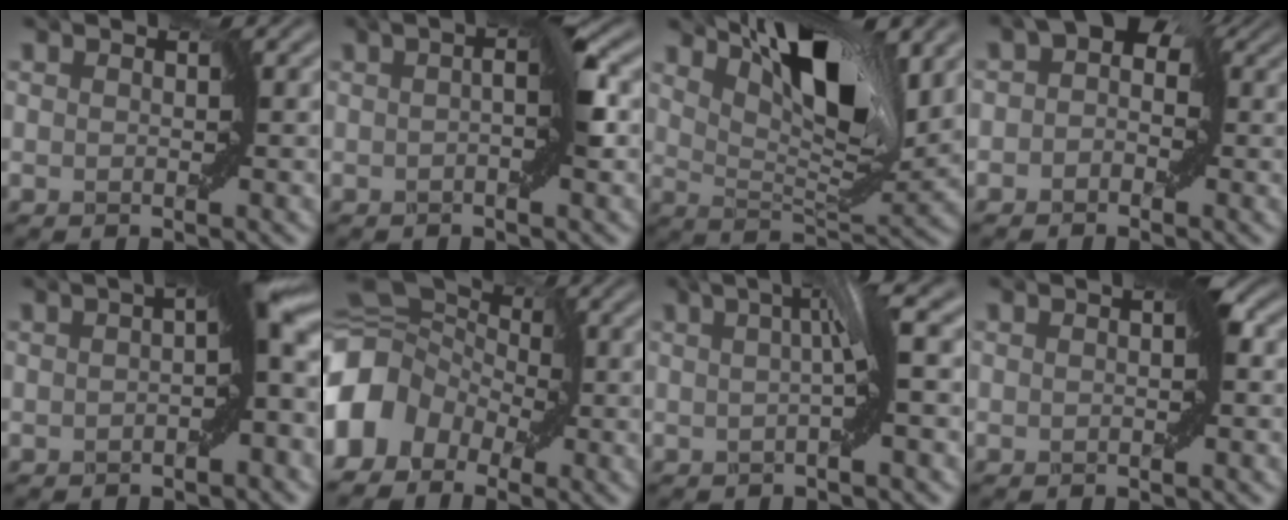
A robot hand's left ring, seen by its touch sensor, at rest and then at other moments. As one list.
[{"total": 3.2, "force": [0.0, 0.1, 3.2], "torque": [-0.059, 0.007, -0.010]}, {"total": 8.4, "force": [5.3, 2.0, 6.3], "torque": [-0.097, -0.002, 0.089]}, {"total": 3.5, "force": [0.2, 2.7, 2.3], "torque": [-0.013, 0.009, -0.008]}, {"total": 6.3, "force": [-0.5, 1.8, 6.0], "torque": [-0.081, 0.012, -0.023]}, {"total": 7.4, "force": [-2.2, 5.8, 4.1], "torque": [-0.076, 0.005, -0.060]}, {"total": 3.2, "force": [0.0, -0.2, 3.2], "torque": [-0.046, 0.008, -0.009]}, {"total": 1.3, "force": [-0.2, 0.2, 1.3], "torque": [-0.023, 0.002, -0.006]}]